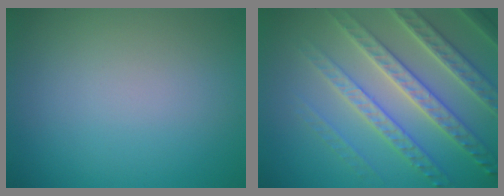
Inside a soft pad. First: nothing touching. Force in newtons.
{"total": 7.0, "press": 6.8, "slide": 1.7}